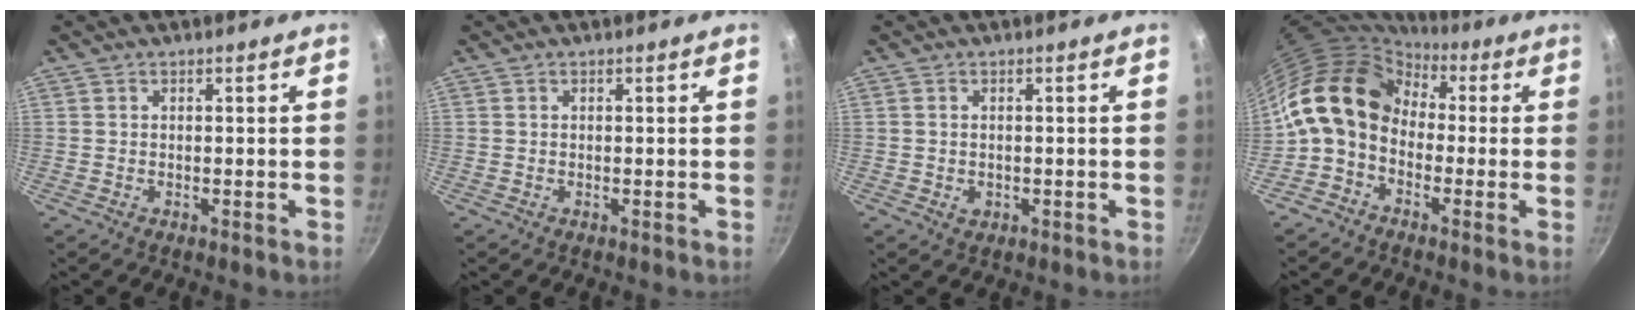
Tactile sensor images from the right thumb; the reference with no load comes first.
{"total": 0.0}
{"total": 1.5, "force": [-0.2, 1.2, 0.9], "torque": [-0.012, 0.000, -0.002]}
{"total": 13.4, "force": [0.7, 10.4, 8.5], "torque": [-0.125, 0.034, -0.015]}